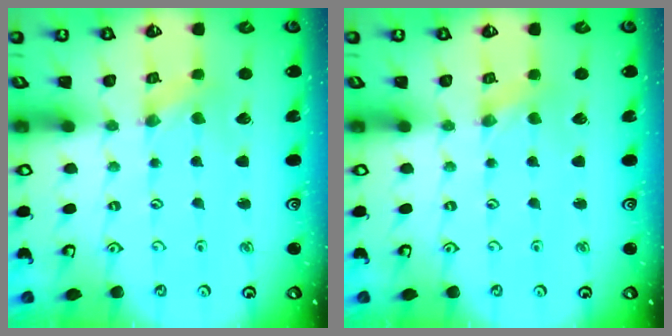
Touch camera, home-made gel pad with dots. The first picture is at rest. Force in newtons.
{"total": 0.0}